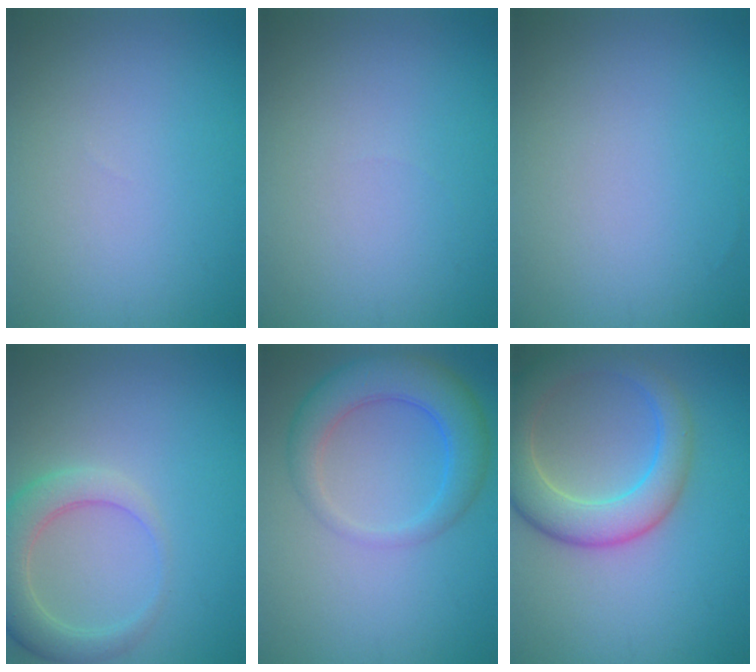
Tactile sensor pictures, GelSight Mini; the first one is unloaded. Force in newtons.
{"total": 0.0}
{"total": 0.0}
{"total": 4.3, "press": 4.2, "slide": 0.6}
{"total": 5.1, "press": 5.1, "slide": 0.3}
{"total": 6.5, "press": 6.4, "slide": 0.4}